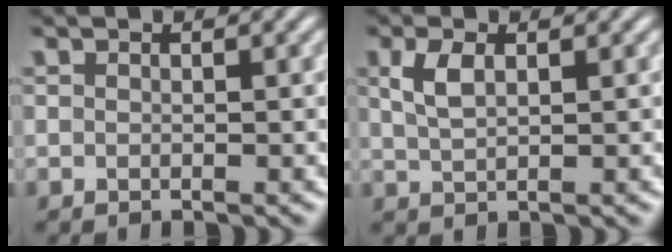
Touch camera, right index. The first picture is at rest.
{"total": 1.9, "force": [0.7, 0.6, 1.6], "torque": [-0.034, -0.005, 0.022]}